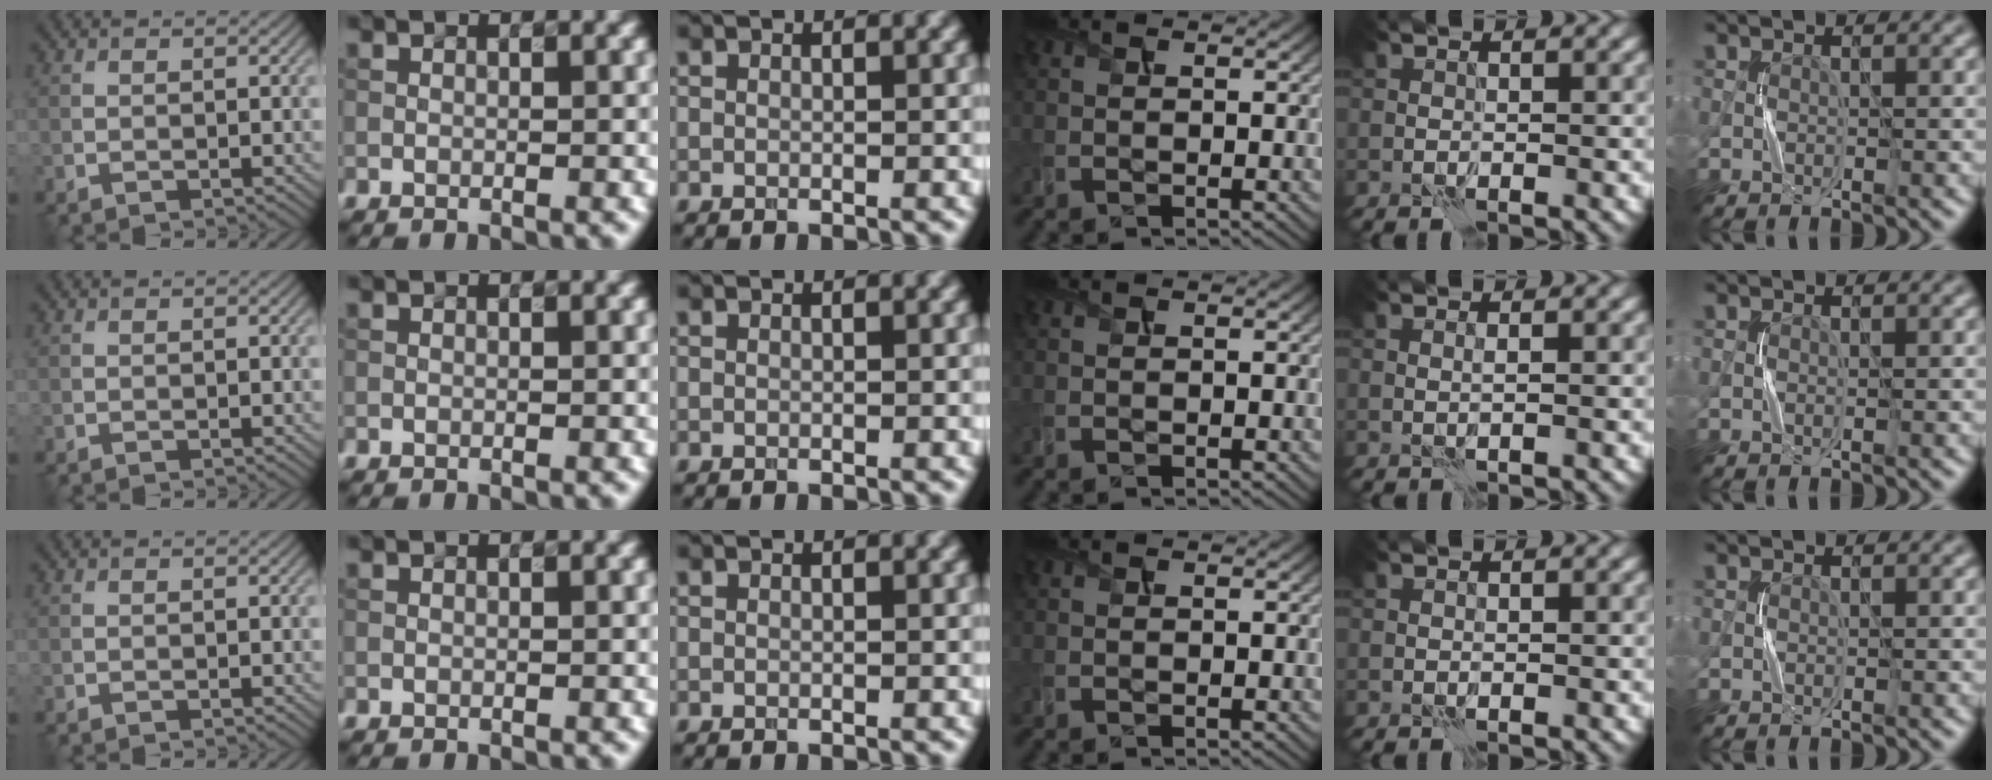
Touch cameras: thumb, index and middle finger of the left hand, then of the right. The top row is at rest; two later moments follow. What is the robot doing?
{"motion": "press", "object": "gel pad"}